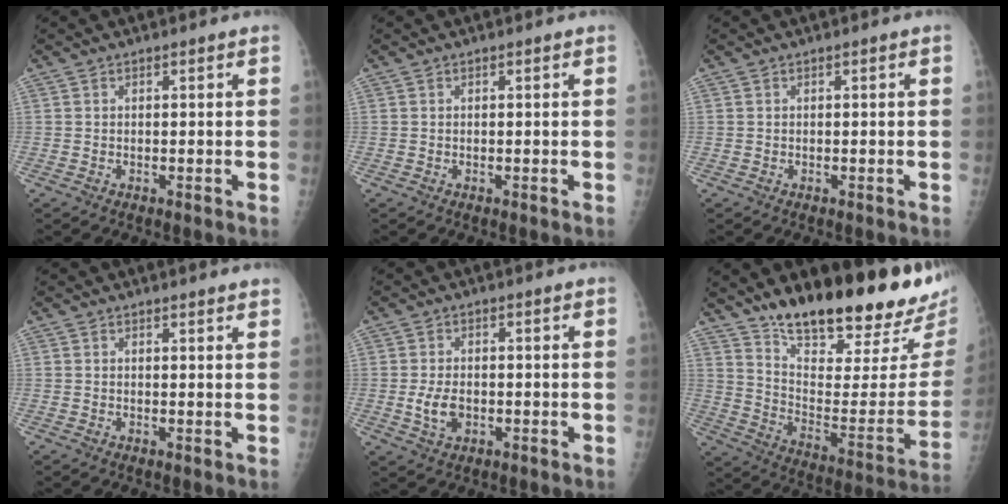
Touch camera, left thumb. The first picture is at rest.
{"total": 0.0}
{"total": 0.0}
{"total": 2.3, "force": [2.2, 0.3, 0.5], "torque": [-0.003, -0.010, 0.020]}
{"total": 4.3, "force": [-0.6, 2.7, 3.2], "torque": [-0.059, -0.003, -0.007]}
{"total": 28.0, "force": [21.7, 7.1, 16.1], "torque": [-0.213, -0.115, 0.319]}